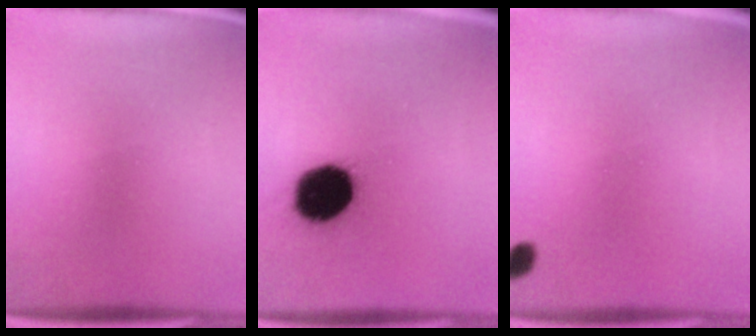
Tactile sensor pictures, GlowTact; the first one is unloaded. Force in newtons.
{"total": 18.1}
{"total": 1.8}